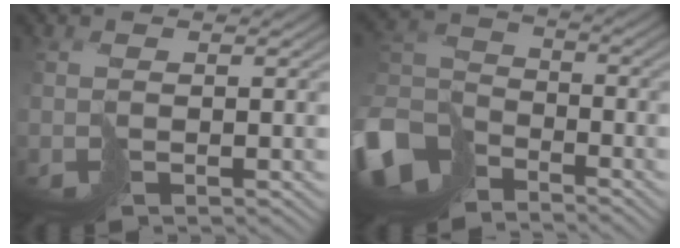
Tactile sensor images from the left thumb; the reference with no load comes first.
{"total": 11.1, "force": [-6.5, 7.3, 5.3], "torque": [-0.165, -0.022, -0.131]}